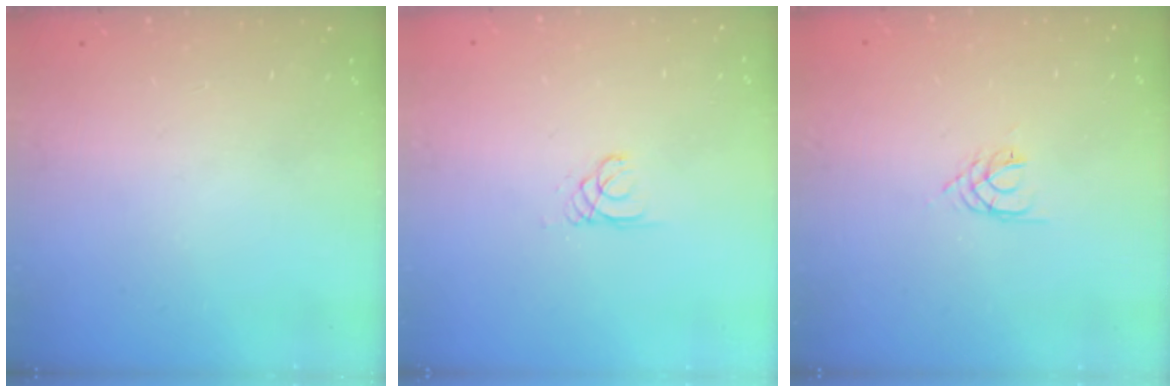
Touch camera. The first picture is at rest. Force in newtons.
{"total": 0.8, "press": 0.8, "slide": 0.1}
{"total": 3.6, "press": 3.6, "slide": 0.5}